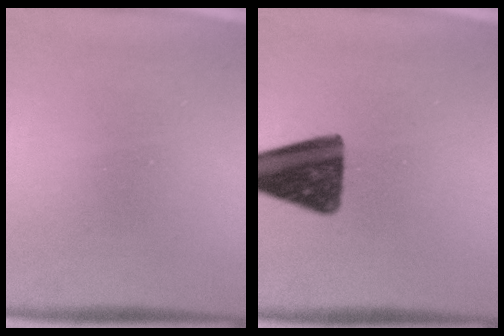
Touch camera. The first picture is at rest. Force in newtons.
{"total": 13.5}